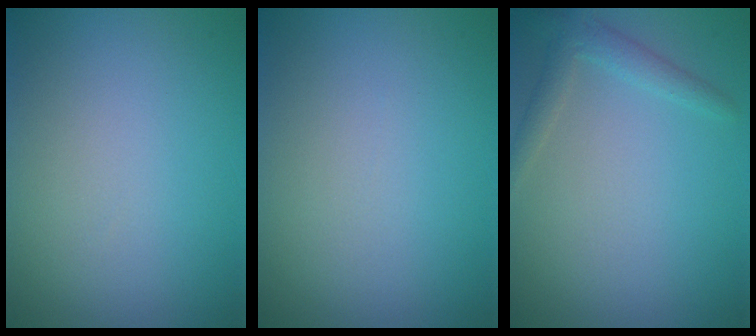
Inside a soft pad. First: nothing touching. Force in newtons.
{"total": 0.0}
{"total": 2.0, "press": 2.0, "slide": 0.1}